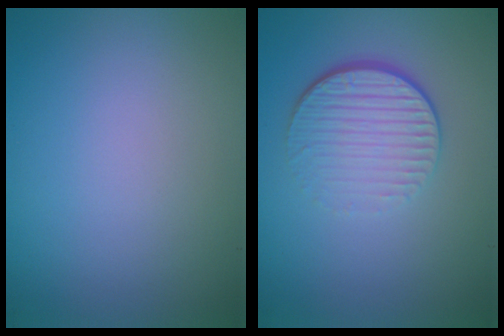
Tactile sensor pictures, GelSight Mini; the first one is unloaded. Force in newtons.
{"total": 4.3, "press": 2.7, "slide": 3.4}